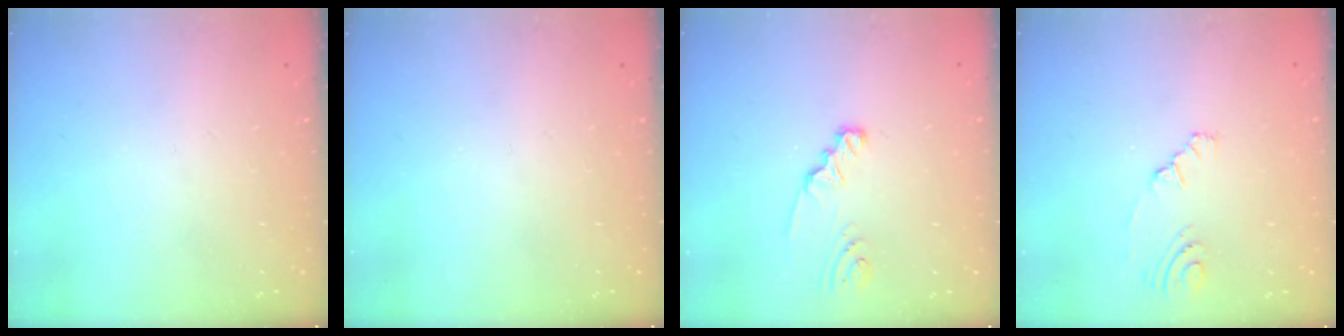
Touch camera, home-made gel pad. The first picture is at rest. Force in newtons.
{"total": 0.0}
{"total": 2.1, "press": 2.1, "slide": 0.3}
{"total": 5.7, "press": 2.4, "slide": 5.2}